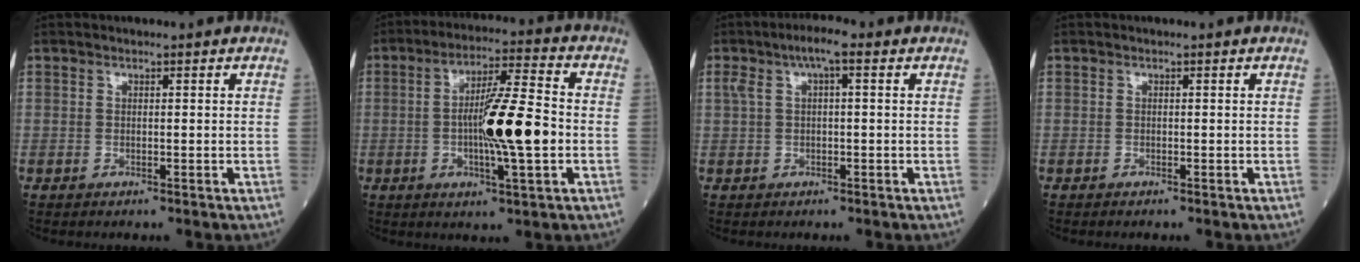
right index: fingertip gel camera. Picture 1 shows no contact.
{"total": 12.3, "force": [-1.4, 1.0, 12.2], "torque": [-0.209, 0.004, -0.027]}
{"total": 4.3, "force": [1.8, 0.9, 3.8], "torque": [-0.076, 0.024, 0.034]}
{"total": 0.0}